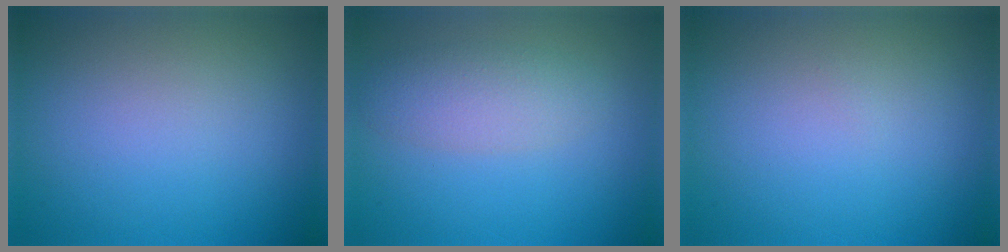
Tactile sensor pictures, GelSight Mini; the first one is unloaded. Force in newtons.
{"total": 3.1, "press": 3.1, "slide": 0.2}
{"total": 0.0}